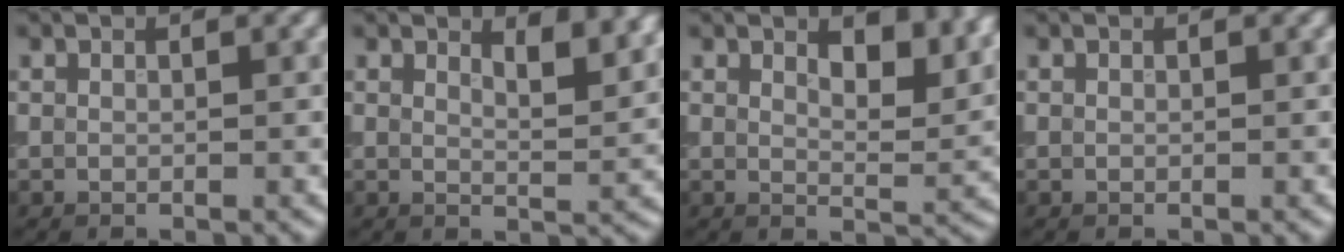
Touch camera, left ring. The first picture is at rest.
{"total": 3.6, "force": [2.5, 1.2, 2.4], "torque": [-0.025, 0.000, 0.034]}
{"total": 4.7, "force": [3.0, 1.8, 3.1], "torque": [-0.045, -0.005, 0.040]}
{"total": 0.0}